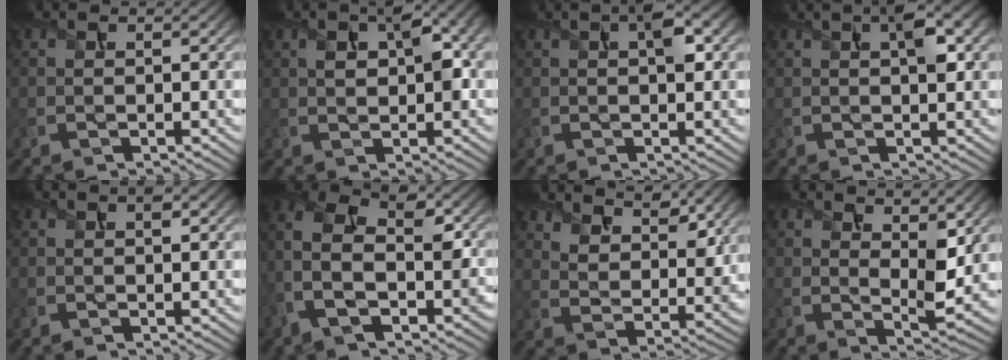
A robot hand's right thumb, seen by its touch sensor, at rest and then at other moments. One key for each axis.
{"total": 5.8, "fx": 1.3, "fy": 2.7, "fz": 5.0, "tx": -0.079, "ty": 0.009, "tz": 0.022}
{"total": 3.0, "fx": 0.9, "fy": 0.9, "fz": 2.7, "tx": -0.047, "ty": 0.010, "tz": 0.012}
{"total": 3.9, "fx": 1.3, "fy": 1.0, "fz": 3.5, "tx": -0.064, "ty": 0.009, "tz": 0.020}
{"total": 0.7, "fx": 0.3, "fy": 0.3, "fz": 0.6, "tx": -0.010, "ty": 0.001, "tz": 0.004}
{"total": 10.5, "fx": -3.1, "fy": 6.5, "fz": 7.7, "tx": -0.154, "ty": -0.010, "tz": -0.058}
{"total": 8.9, "fx": 7.0, "fy": 3.6, "fz": 4.2, "tx": -0.088, "ty": -0.014, "tz": 0.122}
{"total": 5.4, "fx": 2.6, "fy": 2.1, "fz": 4.2, "tx": -0.076, "ty": -0.011, "tz": 0.045}